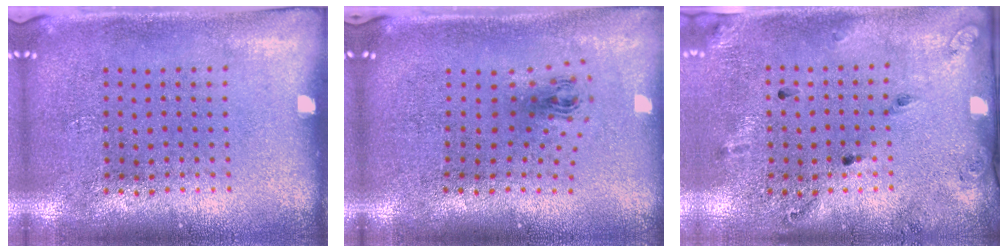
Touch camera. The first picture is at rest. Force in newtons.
{"total": 1.0, "press": 0.4, "slide": 0.9}
{"total": 1.9, "press": 1.1, "slide": 1.5}